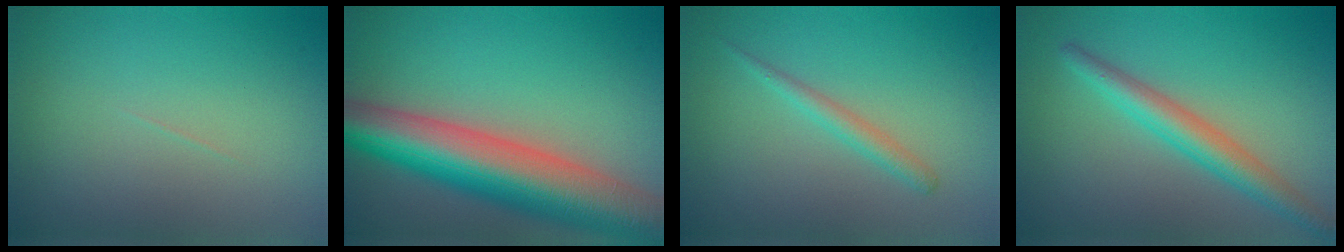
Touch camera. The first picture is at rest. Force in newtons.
{"total": 11.8, "press": 11.7, "slide": 0.4}
{"total": 1.5, "press": 1.5, "slide": 0.1}
{"total": 3.7, "press": 3.7, "slide": 0.1}